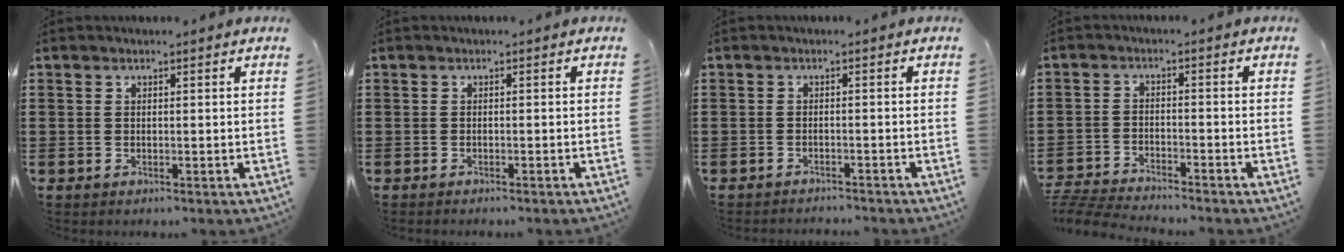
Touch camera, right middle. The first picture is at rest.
{"total": 0.6, "force": [-0.6, 0.0, 0.0], "torque": [-0.002, 0.001, -0.014]}
{"total": 1.5, "force": [-1.5, 0.1, -0.1], "torque": [-0.003, 0.003, -0.033]}
{"total": 4.8, "force": [-4.8, 0.3, 0.6], "torque": [-0.030, -0.001, -0.103]}